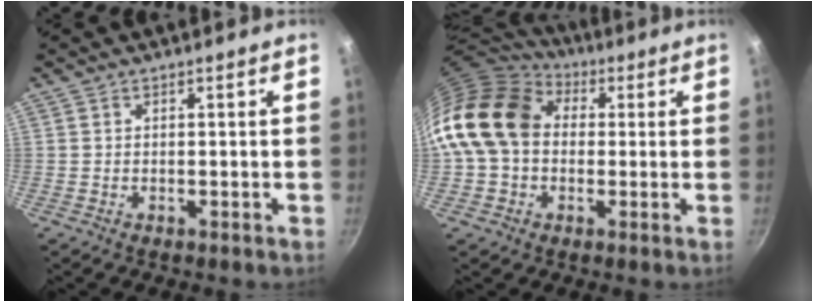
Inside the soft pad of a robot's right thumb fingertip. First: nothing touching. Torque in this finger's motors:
{"motor_torque": [1.96, 2.44, 0.45, -0.36, 0.42]}